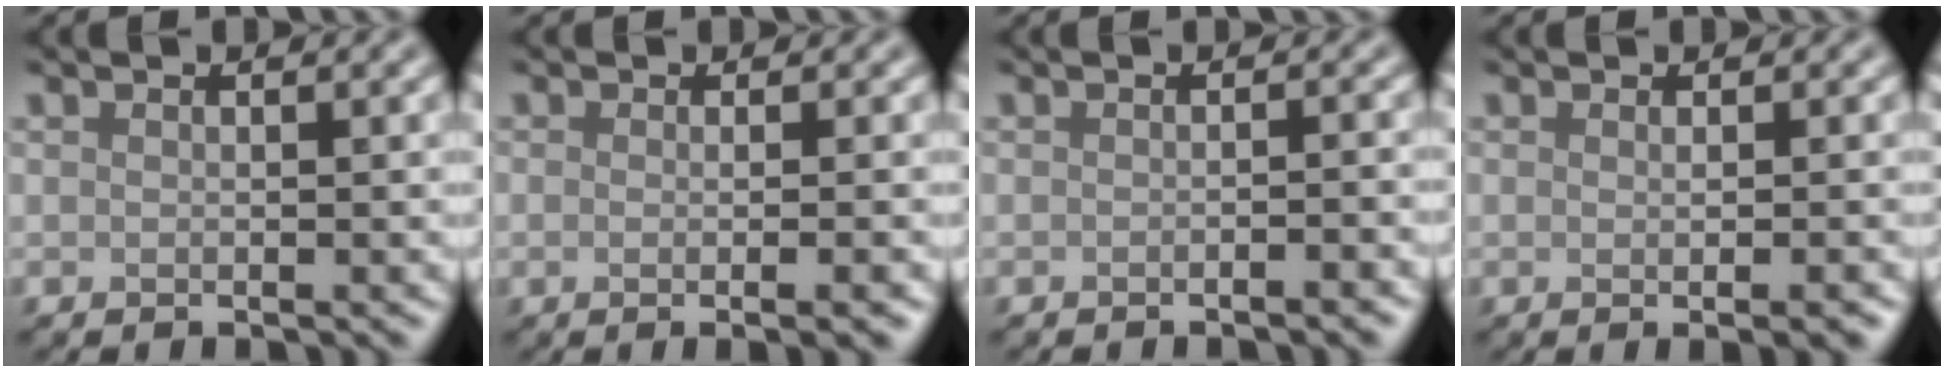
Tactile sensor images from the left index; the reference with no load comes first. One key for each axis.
{"total": 3.6, "fx": -0.2, "fy": 1.6, "fz": 3.2, "tx": -0.011, "ty": 0.009, "tz": -0.016}
{"total": 1.4, "fx": -0.8, "fy": 0.3, "fz": 1.1, "tx": -0.009, "ty": 0.001, "tz": -0.017}
{"total": 2.4, "fx": -0.3, "fy": 0.7, "fz": 2.3, "tx": -0.016, "ty": 0.001, "tz": -0.002}